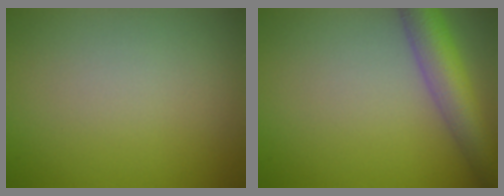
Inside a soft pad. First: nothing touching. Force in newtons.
{"total": 5.7, "press": 5.7, "slide": 0.2}